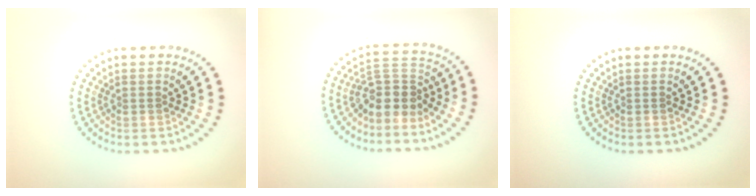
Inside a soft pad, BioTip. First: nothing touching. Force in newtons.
{"total": 4.0, "press": 3.2, "slide": 2.5}
{"total": 0.0}